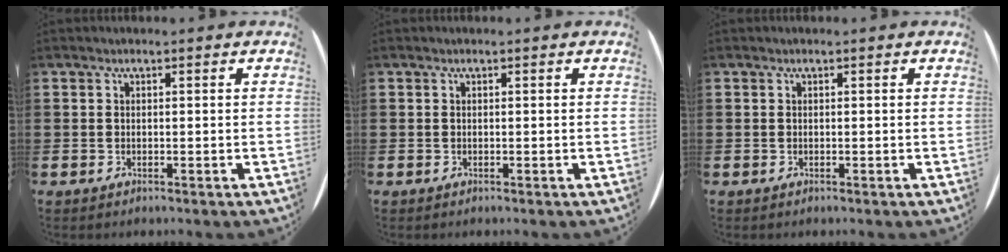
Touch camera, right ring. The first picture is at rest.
{"total": 0.0}
{"total": 0.0}